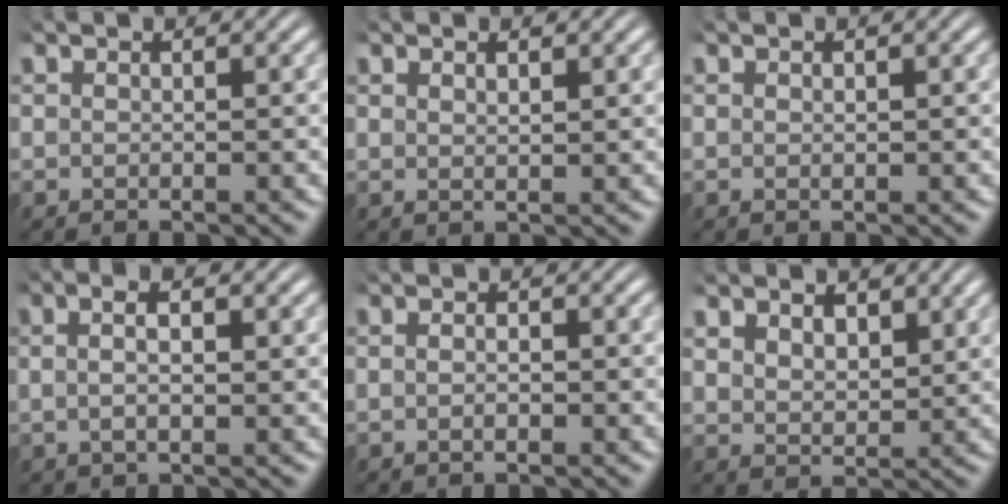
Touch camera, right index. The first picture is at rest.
{"total": 0.9, "force": [0.6, -0.3, 0.6], "torque": [-0.007, -0.007, 0.017]}
{"total": 0.0}
{"total": 3.5, "force": [0.7, 1.5, 3.1], "torque": [-0.050, 0.007, 0.008]}
{"total": 1.3, "force": [-0.3, 0.5, 1.2], "torque": [-0.016, -0.002, -0.007]}
{"total": 2.5, "force": [1.5, 1.4, 1.3], "torque": [-0.034, -0.017, 0.040]}